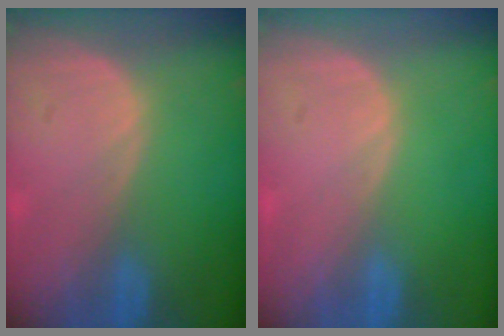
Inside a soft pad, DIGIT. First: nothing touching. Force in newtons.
{"total": 0.0}